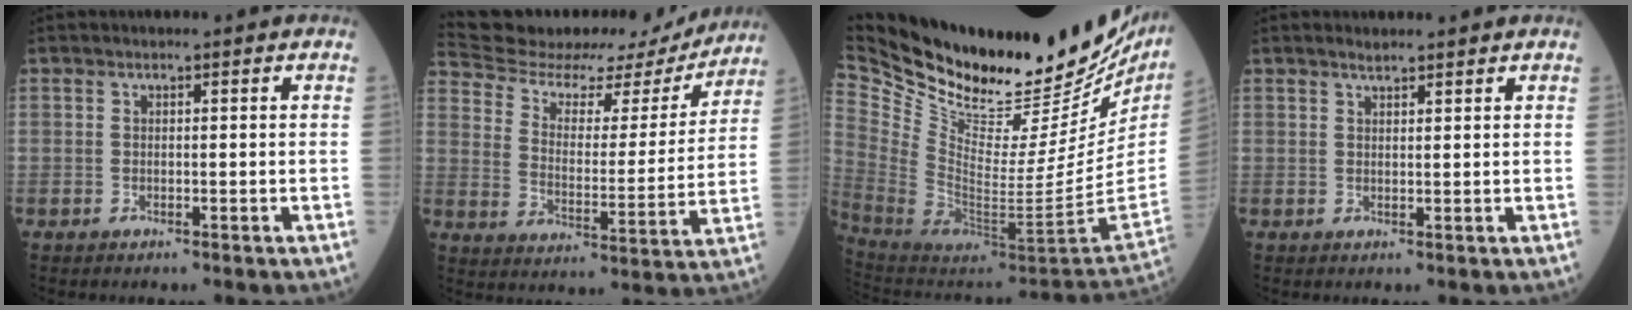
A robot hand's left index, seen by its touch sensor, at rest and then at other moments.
{"total": 22.0, "force": [20.9, 4.8, 4.9], "torque": [-0.081, -0.028, 0.289]}
{"total": 38.0, "force": [30.1, 12.3, 19.8], "torque": [-0.369, -0.056, 0.447]}
{"total": 1.9, "force": [1.7, 0.3, 0.7], "torque": [-0.016, 0.010, 0.030]}